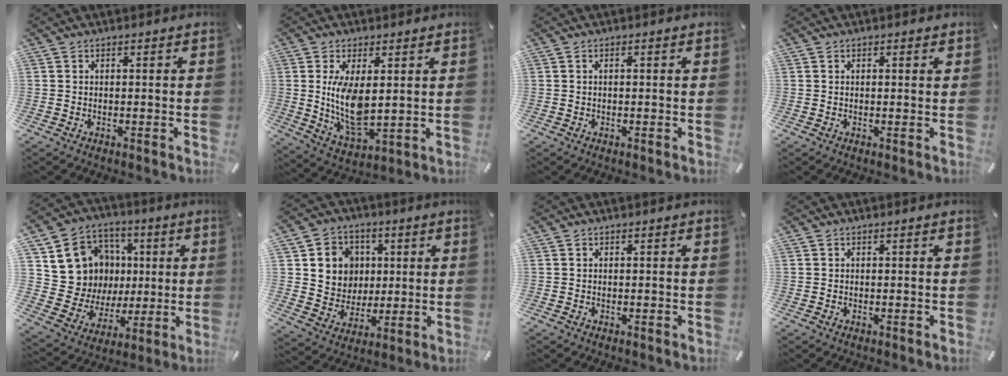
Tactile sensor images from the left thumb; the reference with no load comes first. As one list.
[{"total": 10.4, "force": [1.7, 5.2, 8.9], "torque": [-0.187, -0.023, 0.028]}, {"total": 0.8, "force": [0.0, 0.2, 0.7], "torque": [-0.014, 0.000, 0.000]}, {"total": 0.6, "force": [0.3, 0.2, 0.4], "torque": [-0.008, 0.002, 0.005]}, {"total": 13.7, "force": [3.4, 13.1, 2.5], "torque": [-0.042, -0.022, 0.086]}, {"total": 10.1, "force": [2.5, 9.7, 1.4], "torque": [-0.036, -0.016, 0.054]}, {"total": 0.0}, {"total": 0.0}]